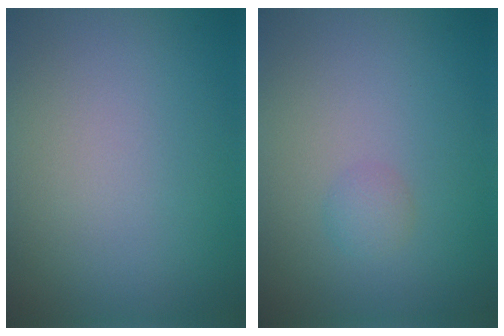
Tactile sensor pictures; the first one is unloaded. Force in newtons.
{"total": 1.0, "press": 1.0, "slide": 0.1}